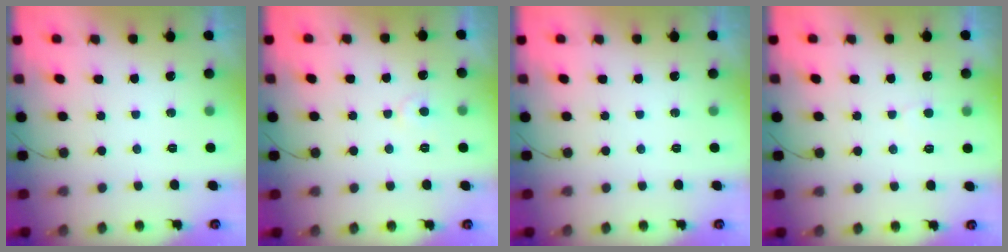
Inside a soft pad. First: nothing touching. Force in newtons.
{"total": 4.1, "press": 4.1, "slide": 0.5}
{"total": 0.0}
{"total": 2.5, "press": 2.5, "slide": 0.1}